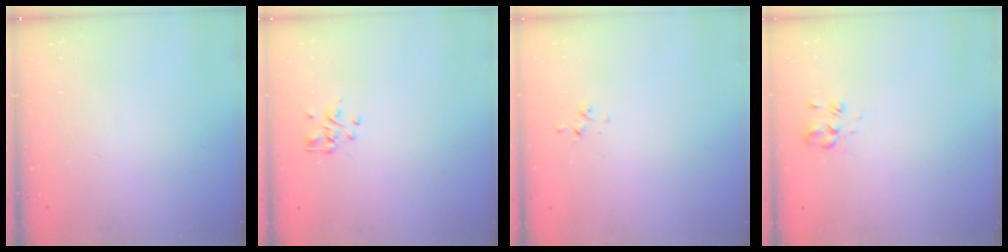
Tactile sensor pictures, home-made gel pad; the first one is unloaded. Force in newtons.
{"total": 1.3, "press": 1.2, "slide": 0.5}
{"total": 0.7, "press": 0.6, "slide": 0.4}
{"total": 3.8, "press": 3.7, "slide": 1.1}